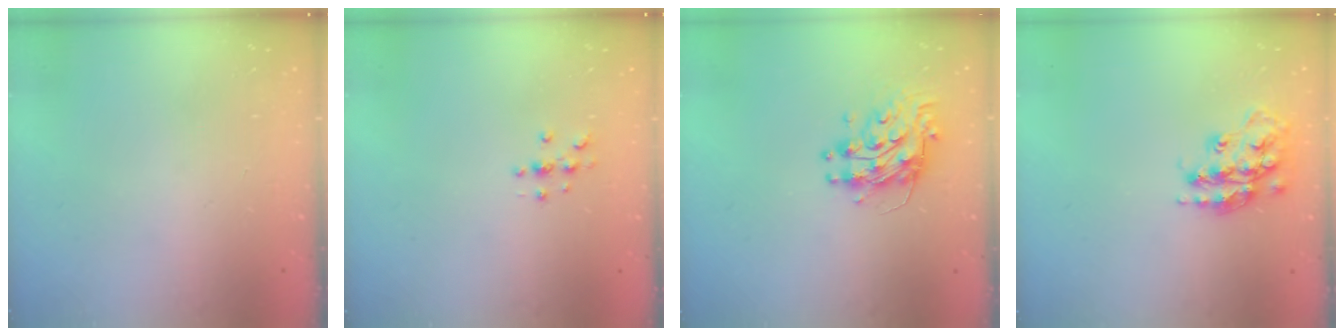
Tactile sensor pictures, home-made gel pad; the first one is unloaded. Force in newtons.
{"total": 3.0, "press": 3.0, "slide": 0.3}
{"total": 9.8, "press": 9.8, "slide": 1.1}
{"total": 16.3, "press": 16.3, "slide": 0.8}